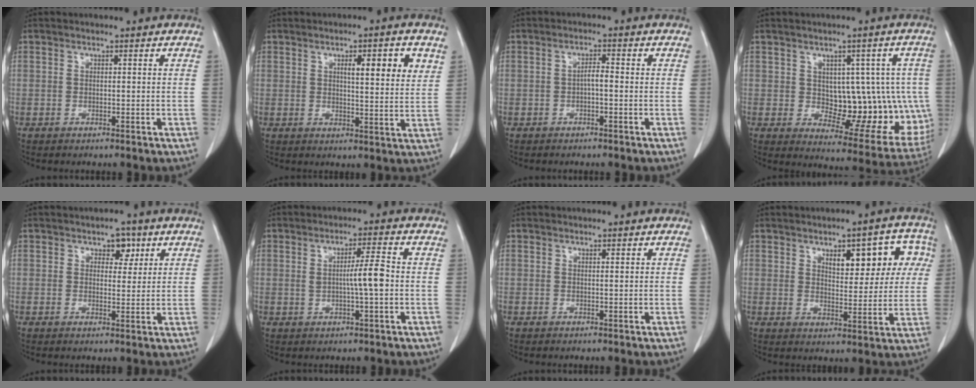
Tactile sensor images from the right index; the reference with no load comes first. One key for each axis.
{"total": 7.4, "fx": 3.2, "fy": 1.0, "fz": 6.6, "tx": -0.094, "ty": -0.001, "tz": 0.042}
{"total": 1.9, "fx": -0.4, "fy": 0.4, "fz": 1.8, "tx": -0.031, "ty": 0.005, "tz": -0.008}
{"total": 13.8, "fx": 0.5, "fy": 7.6, "fz": 11.5, "tx": -0.125, "ty": 0.014, "tz": 0.033}
{"total": 3.3, "fx": 1.7, "fy": 2.1, "fz": 1.9, "tx": -0.021, "ty": 0.006, "tz": 0.024}
{"total": 4.7, "fx": -0.1, "fy": 0.0, "fz": 4.7, "tx": -0.075, "ty": 0.002, "tz": 0.001}
{"total": 0.0}
{"total": 9.8, "fx": 3.7, "fy": 4.2, "fz": 8.0, "tx": -0.092, "ty": 0.027, "tz": 0.051}